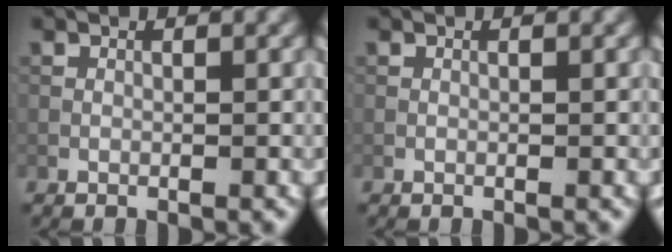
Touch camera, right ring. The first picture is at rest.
{"total": 0.0}